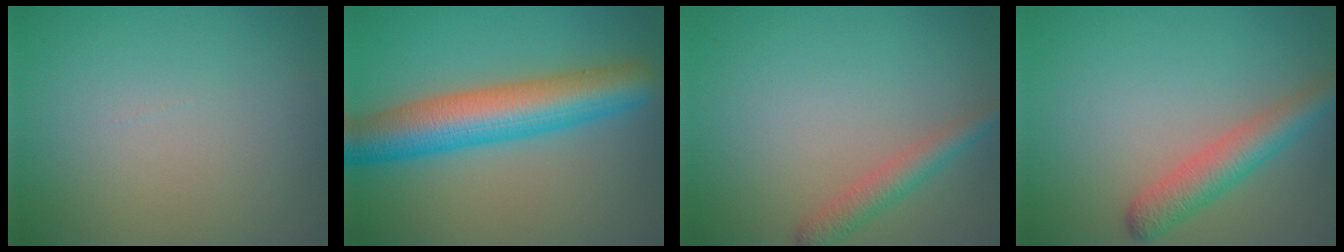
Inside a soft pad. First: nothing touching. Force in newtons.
{"total": 8.0, "press": 8.0, "slide": 0.2}
{"total": 2.4, "press": 2.4, "slide": 0.1}
{"total": 3.7, "press": 3.7, "slide": 0.2}